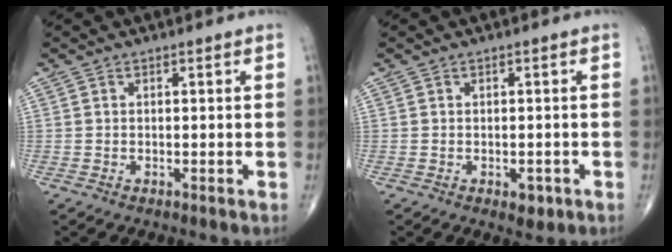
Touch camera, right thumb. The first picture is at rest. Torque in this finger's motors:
{"motor_torque": [0.29, 0.05, 0.05, -0.28, 0.00]}